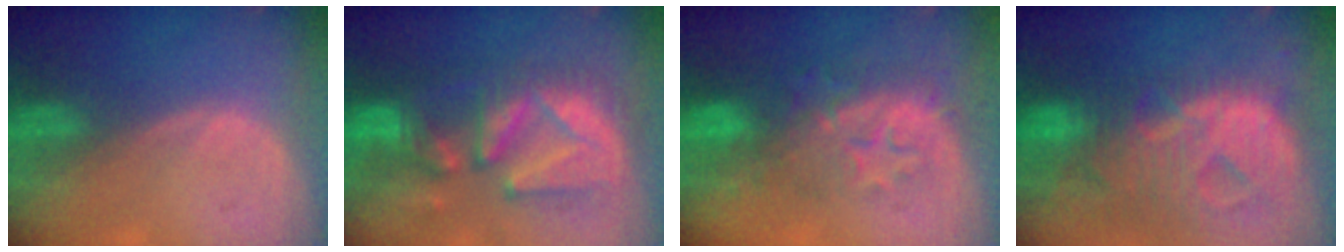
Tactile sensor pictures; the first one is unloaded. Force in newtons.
{"total": 11.5, "press": 10.8, "slide": 4.1}
{"total": 8.2, "press": 8.1, "slide": 1.0}
{"total": 13.3, "press": 11.4, "slide": 7.0}